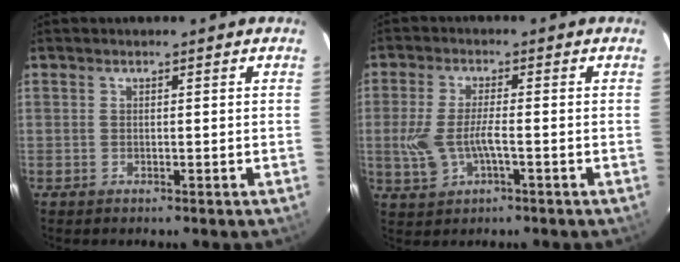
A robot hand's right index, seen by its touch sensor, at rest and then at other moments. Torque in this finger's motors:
{"motor_torque": [-0.03, 0.03, -0.02, 0.04]}